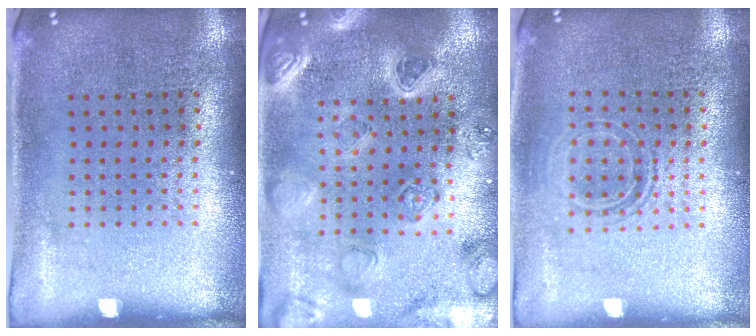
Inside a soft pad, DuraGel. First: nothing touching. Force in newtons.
{"total": 2.3, "press": 2.3, "slide": 0.2}
{"total": 1.4, "press": 1.2, "slide": 0.8}